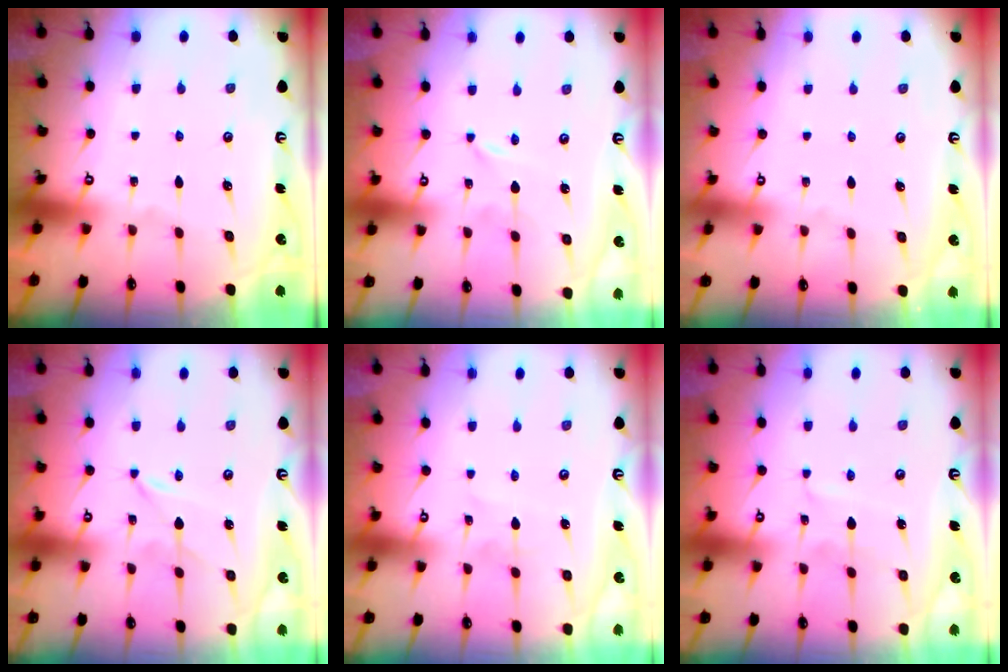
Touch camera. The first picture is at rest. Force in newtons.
{"total": 0.0}
{"total": 0.0}
{"total": 1.1, "press": 1.1, "slide": 0.1}
{"total": 2.0, "press": 2.0, "slide": 0.1}
{"total": 3.9, "press": 3.9, "slide": 0.2}